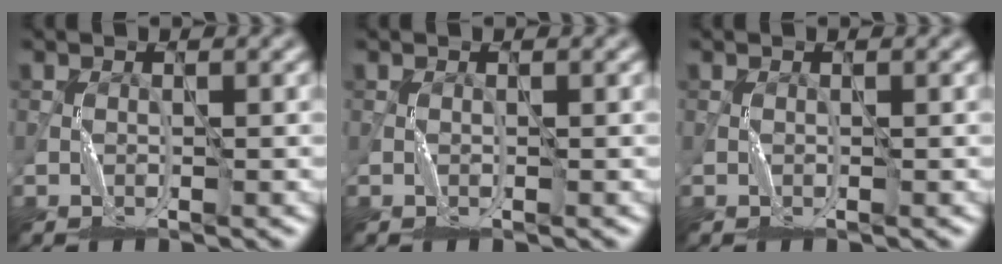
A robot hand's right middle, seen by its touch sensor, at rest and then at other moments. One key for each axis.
{"total": 0.0}
{"total": 0.0}